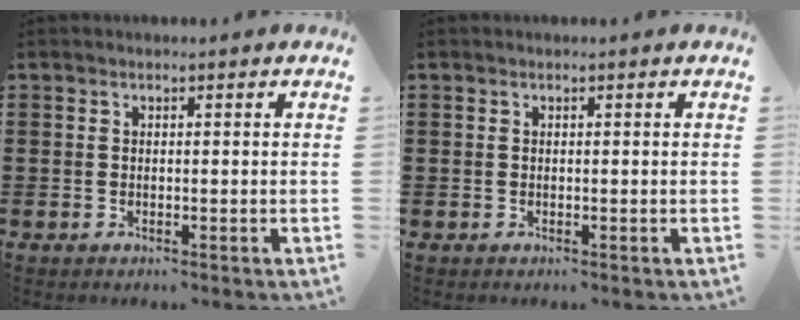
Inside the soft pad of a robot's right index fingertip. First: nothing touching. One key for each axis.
{"total": 0.0}